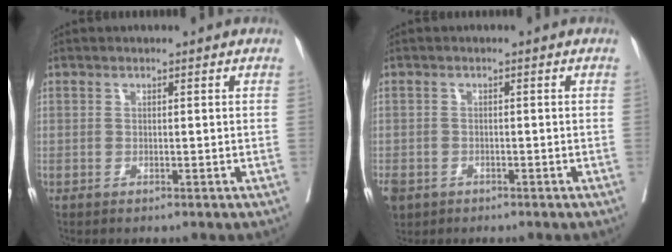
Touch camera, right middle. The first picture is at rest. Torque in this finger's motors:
{"motor_torque": [0.75, -0.60, 0.09, 0.08]}